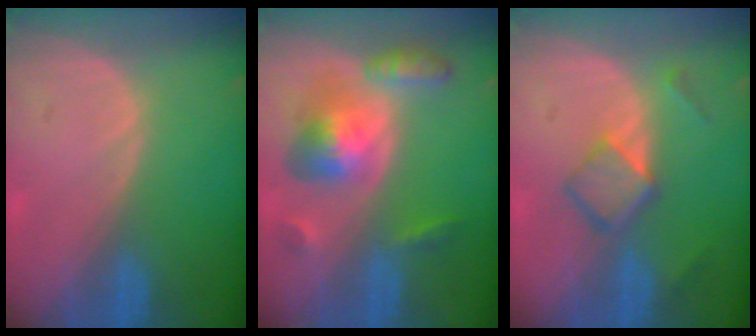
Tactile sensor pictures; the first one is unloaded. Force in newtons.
{"total": 7.8, "press": 7.8, "slide": 0.5}
{"total": 5.1, "press": 4.8, "slide": 1.9}